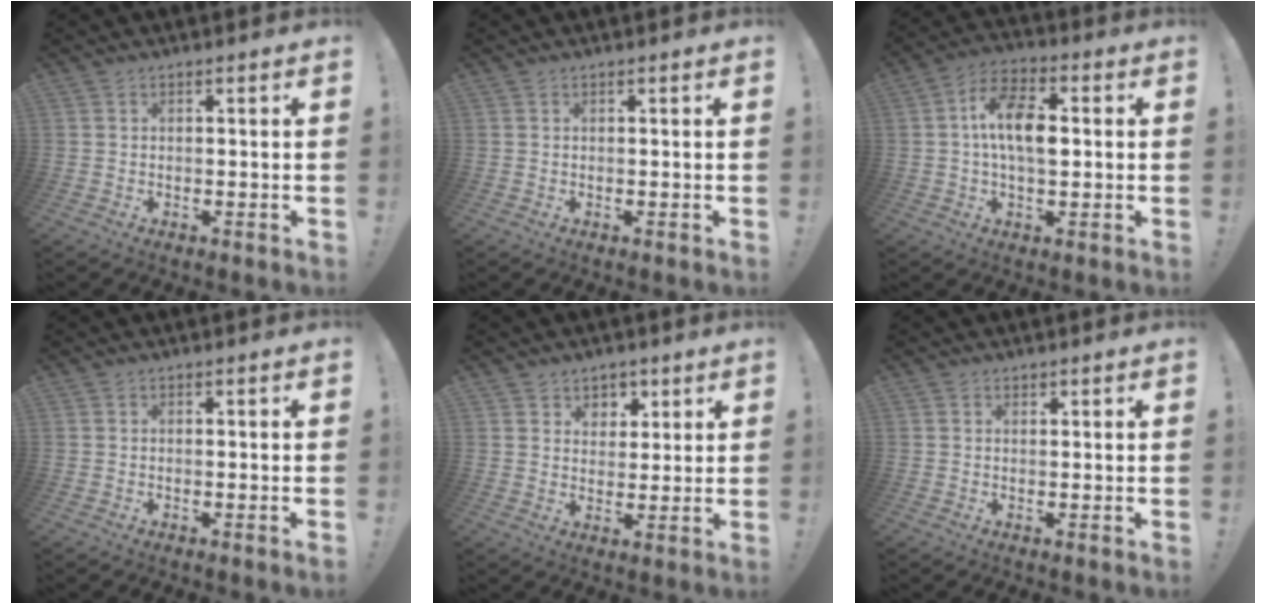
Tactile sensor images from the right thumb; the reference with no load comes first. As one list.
[{"total": 0.0}, {"total": 11.5, "force": [0.7, 6.3, 9.6], "torque": [-0.164, 0.012, 0.014]}, {"total": 0.8, "force": [-0.3, -0.5, 0.6], "torque": [-0.014, 0.000, -0.006]}, {"total": 5.8, "force": [3.3, 4.8, 0.8], "torque": [-0.004, -0.030, 0.063]}, {"total": 0.8, "force": [0.7, 0.3, 0.2], "torque": [0.001, -0.003, 0.012]}]